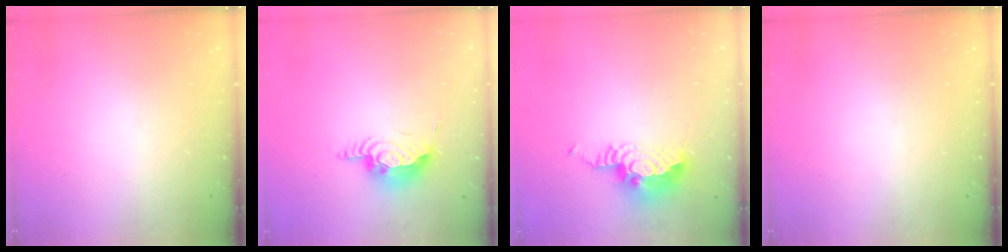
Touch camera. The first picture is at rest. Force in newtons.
{"total": 12.5, "press": 11.5, "slide": 4.8}
{"total": 15.8, "press": 12.2, "slide": 10.0}
{"total": 0.0}